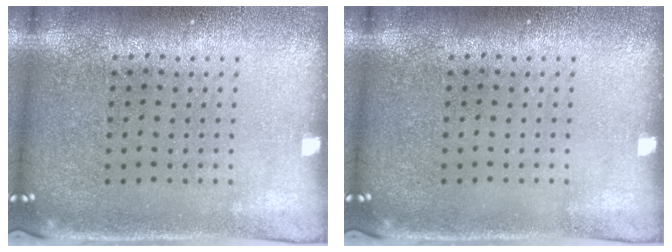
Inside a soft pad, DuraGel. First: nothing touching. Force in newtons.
{"total": 0.0}